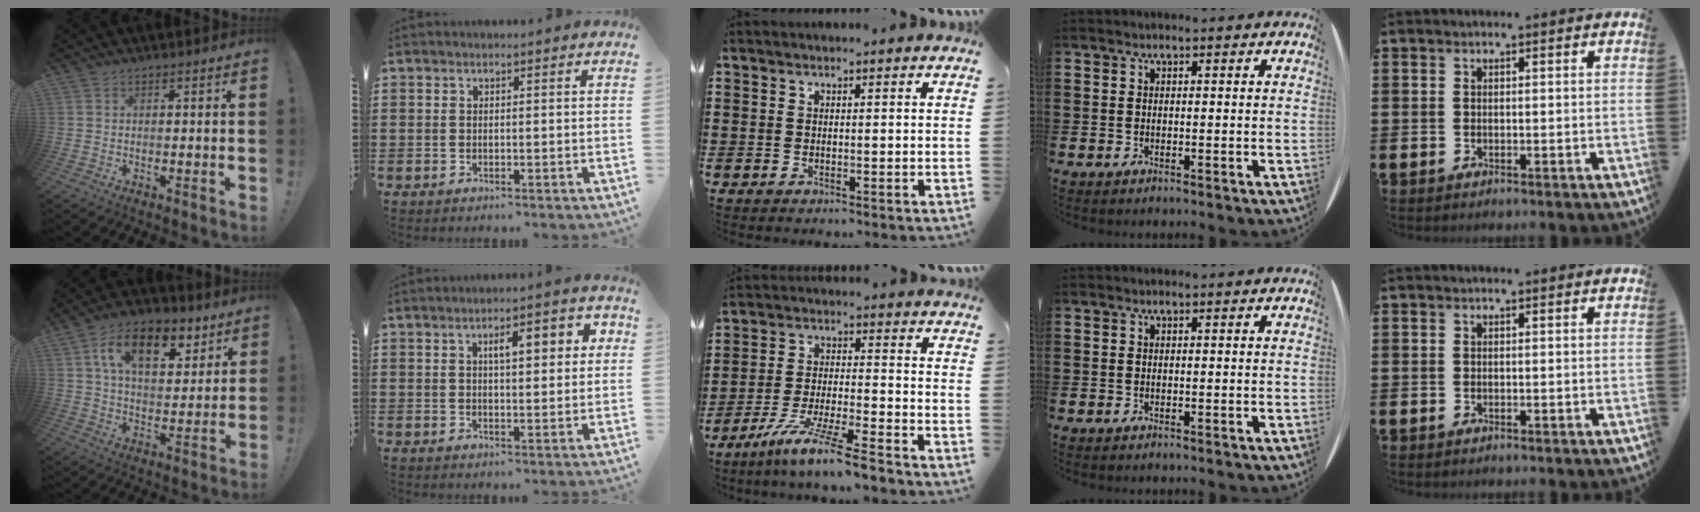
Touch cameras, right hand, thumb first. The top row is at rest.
{"thumb": {"total": 15.8, "force": [7.7, 8.4, 10.9], "torque": [-0.167, -0.023, 0.131]}, "index": {"total": 5.3, "force": [1.6, 1.9, 4.7], "torque": [-0.072, 0.002, 0.019]}, "middle": {"total": 8.5, "force": [-7.2, -0.7, 4.5], "torque": [-0.093, -0.012, -0.142]}}